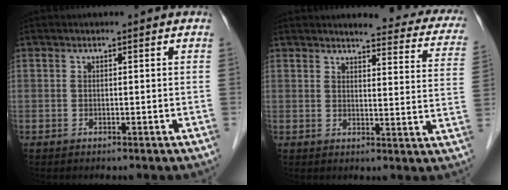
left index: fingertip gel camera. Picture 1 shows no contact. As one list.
[{"total": 15.3, "force": [13.8, 3.2, 5.8], "torque": [-0.034, -0.040, 0.131]}]